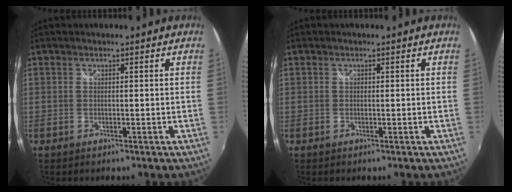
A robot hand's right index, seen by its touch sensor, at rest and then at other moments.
{"total": 0.0}